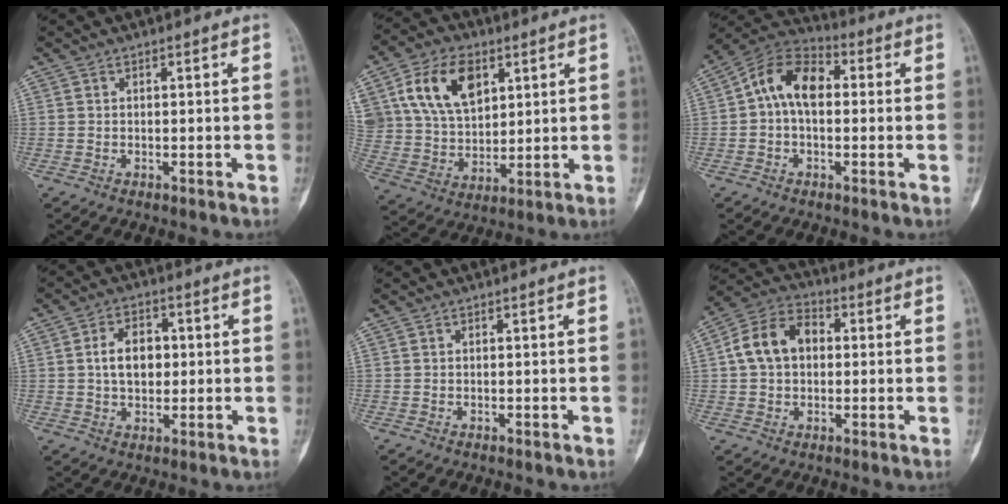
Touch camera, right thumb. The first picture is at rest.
{"total": 15.4, "force": [6.4, 10.1, 9.6], "torque": [-0.155, -0.016, 0.130]}
{"total": 11.0, "force": [0.9, 7.0, 8.5], "torque": [-0.135, 0.033, 0.001]}
{"total": 7.7, "force": [0.8, 5.2, 5.6], "torque": [-0.074, 0.010, 0.012]}
{"total": 0.0}
{"total": 10.9, "force": [1.3, 8.0, 7.3], "torque": [-0.123, 0.028, 0.014]}